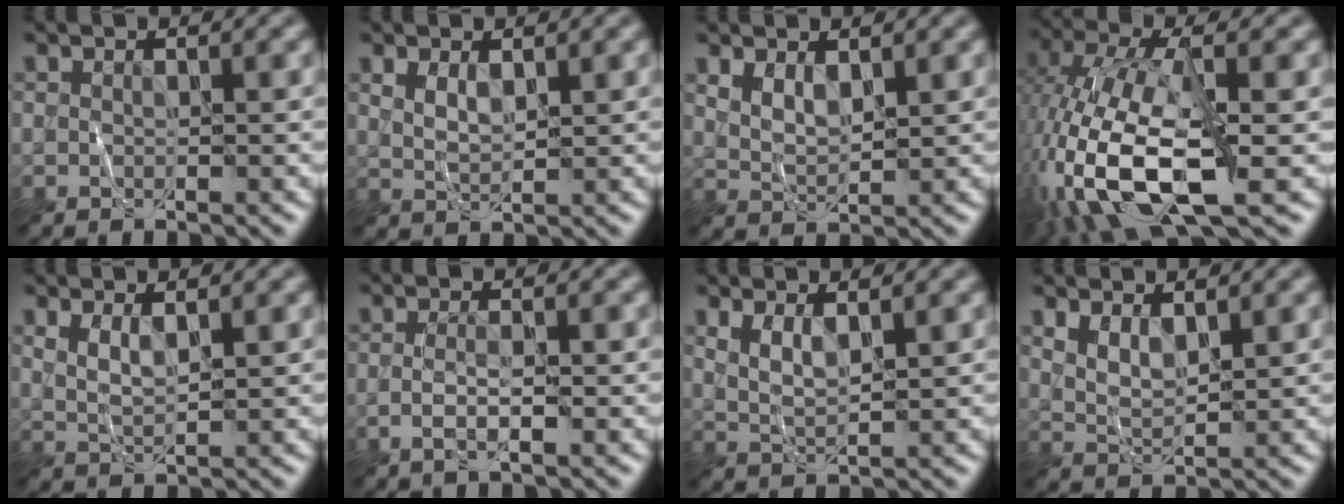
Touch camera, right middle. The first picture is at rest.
{"total": 1.9, "force": [1.0, 0.8, 1.4], "torque": [-0.030, -0.003, 0.024]}
{"total": 2.4, "force": [1.3, 1.2, 1.7], "torque": [-0.038, -0.005, 0.032]}
{"total": 12.2, "force": [-3.8, 5.3, 10.3], "torque": [-0.229, 0.000, -0.078]}
{"total": 1.9, "force": [1.1, 0.5, 1.5], "torque": [-0.032, -0.006, 0.026]}
{"total": 1.7, "force": [-0.6, 0.3, 1.5], "torque": [-0.033, 0.001, -0.016]}
{"total": 2.3, "force": [1.3, 0.7, 1.7], "torque": [-0.037, -0.007, 0.030]}
{"total": 2.4, "force": [1.5, 0.9, 1.7], "torque": [-0.039, -0.008, 0.034]}